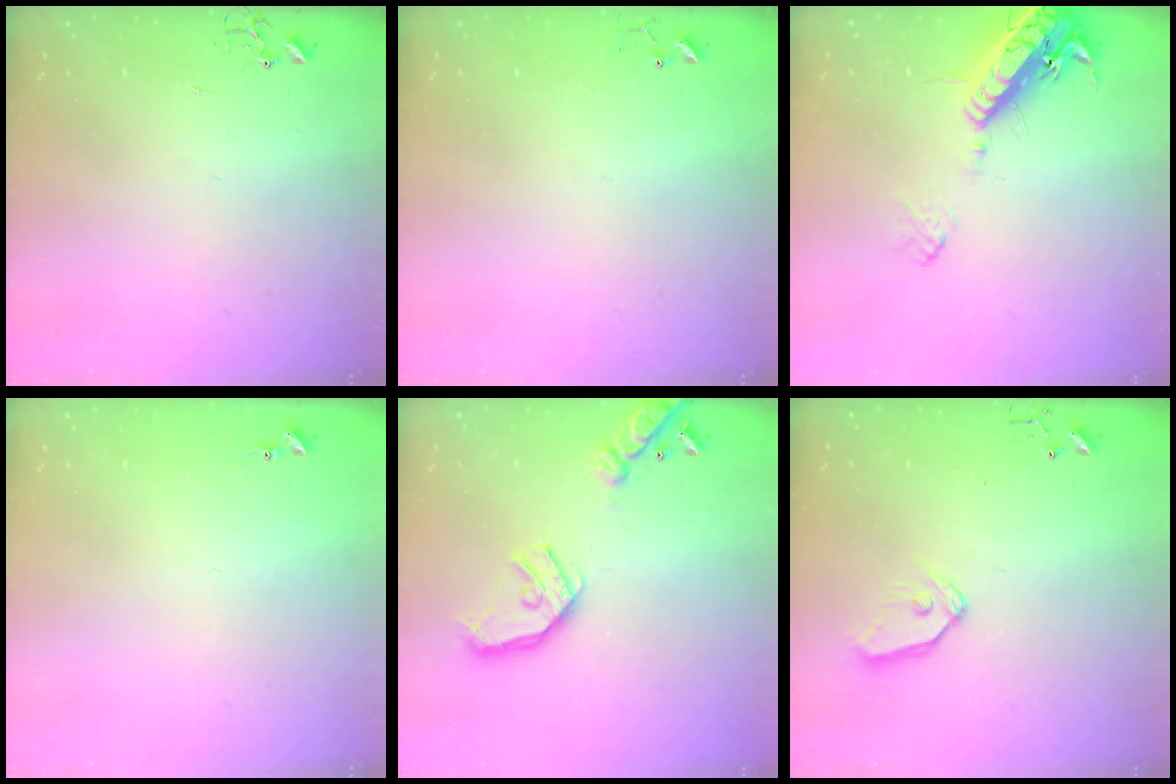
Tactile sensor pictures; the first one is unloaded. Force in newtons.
{"total": 6.1, "press": 6.0, "slide": 0.4}
{"total": 16.4, "press": 15.9, "slide": 3.8}
{"total": 6.8, "press": 6.7, "slide": 0.5}
{"total": 17.3, "press": 17.0, "slide": 2.8}
{"total": 8.4, "press": 8.4, "slide": 0.5}